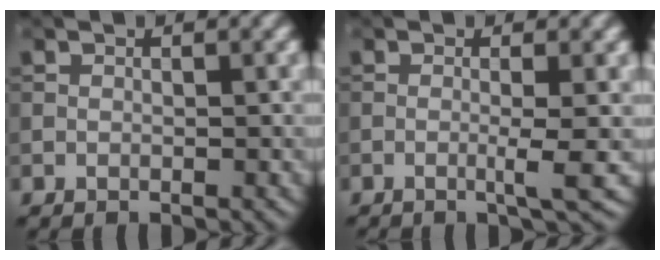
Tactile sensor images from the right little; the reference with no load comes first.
{"total": 2.5, "force": [-0.4, 0.3, 2.4], "torque": [-0.037, -0.004, -0.013]}